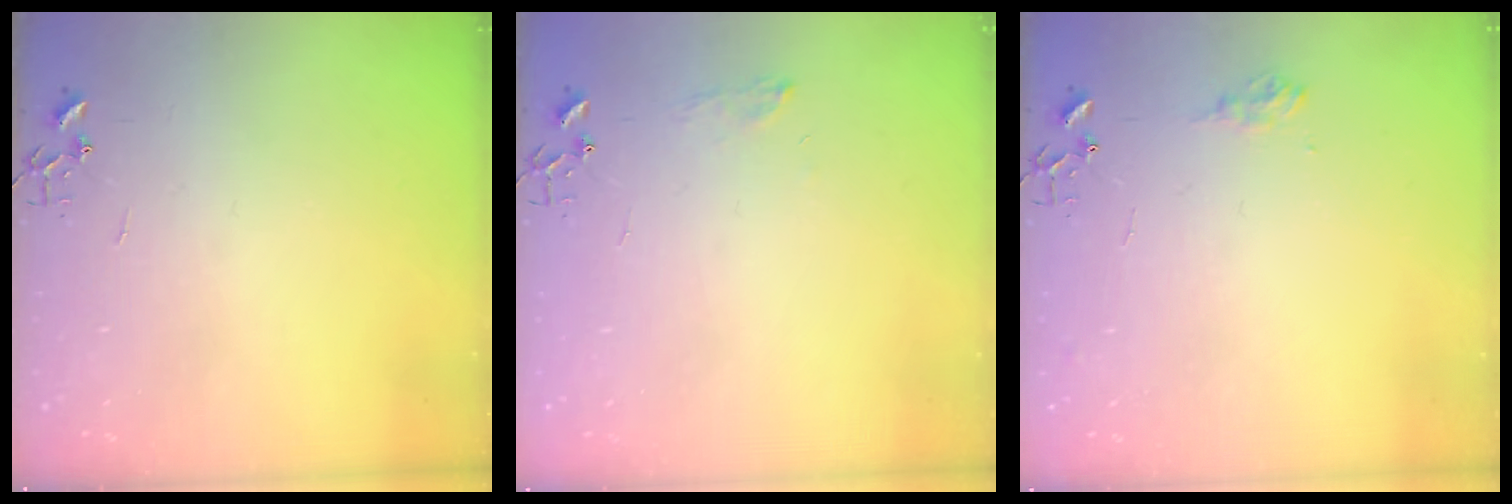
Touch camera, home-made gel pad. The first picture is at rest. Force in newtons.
{"total": 6.3, "press": 6.2, "slide": 0.8}
{"total": 8.0, "press": 8.0, "slide": 1.0}